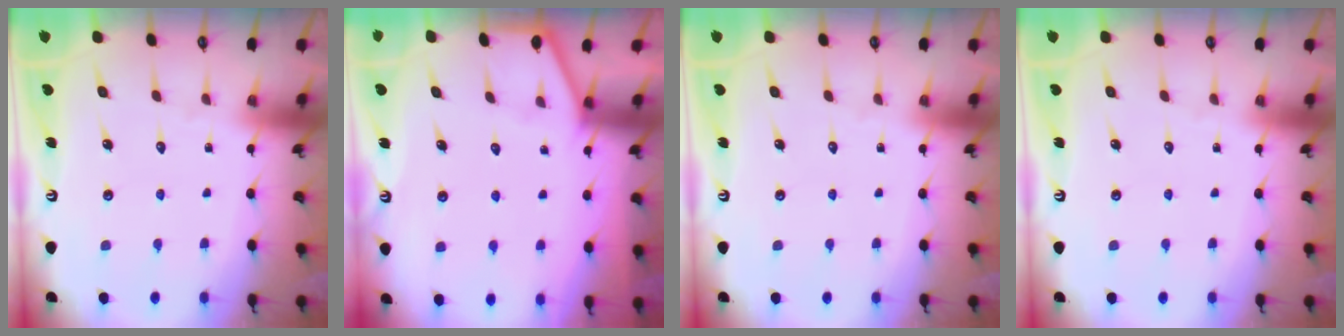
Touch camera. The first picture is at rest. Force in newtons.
{"total": 2.5, "press": 2.5, "slide": 0.3}
{"total": 0.0}
{"total": 0.0}